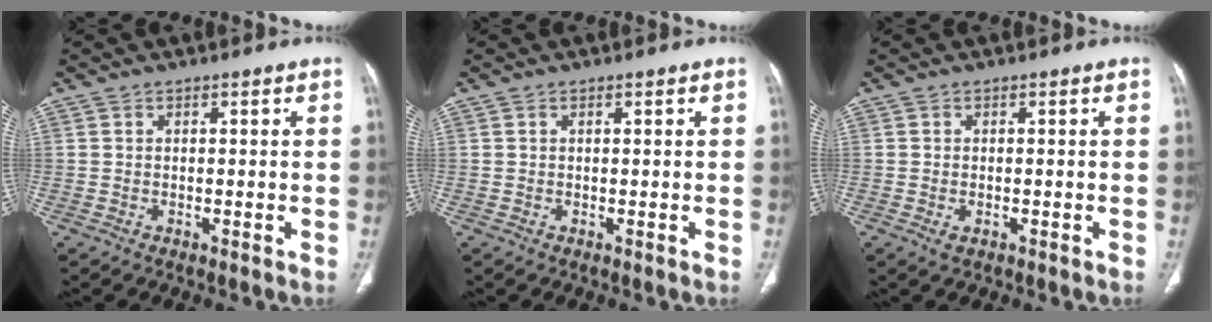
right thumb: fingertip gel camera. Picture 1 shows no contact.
{"total": 0.0}
{"total": 1.3, "force": [-0.5, 0.8, 1.0], "torque": [-0.020, 0.003, -0.003]}